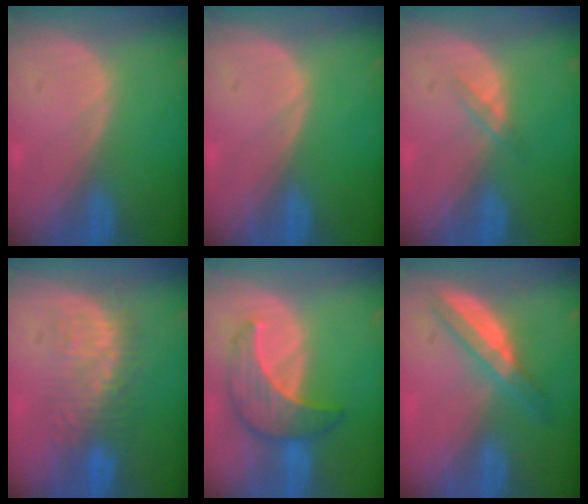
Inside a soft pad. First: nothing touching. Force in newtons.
{"total": 0.0}
{"total": 1.5, "press": 1.5, "slide": 0.1}
{"total": 6.8, "press": 6.7, "slide": 1.4}
{"total": 7.3, "press": 7.3, "slide": 0.2}
{"total": 6.2, "press": 5.4, "slide": 3.1}